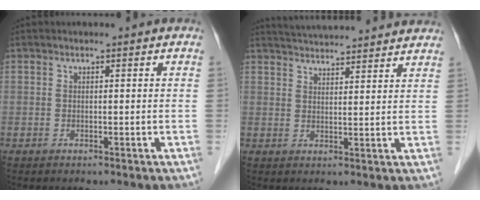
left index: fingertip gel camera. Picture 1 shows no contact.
{"total": 13.6, "force": [12.8, 1.2, 4.4], "torque": [-0.071, 0.029, 0.171]}